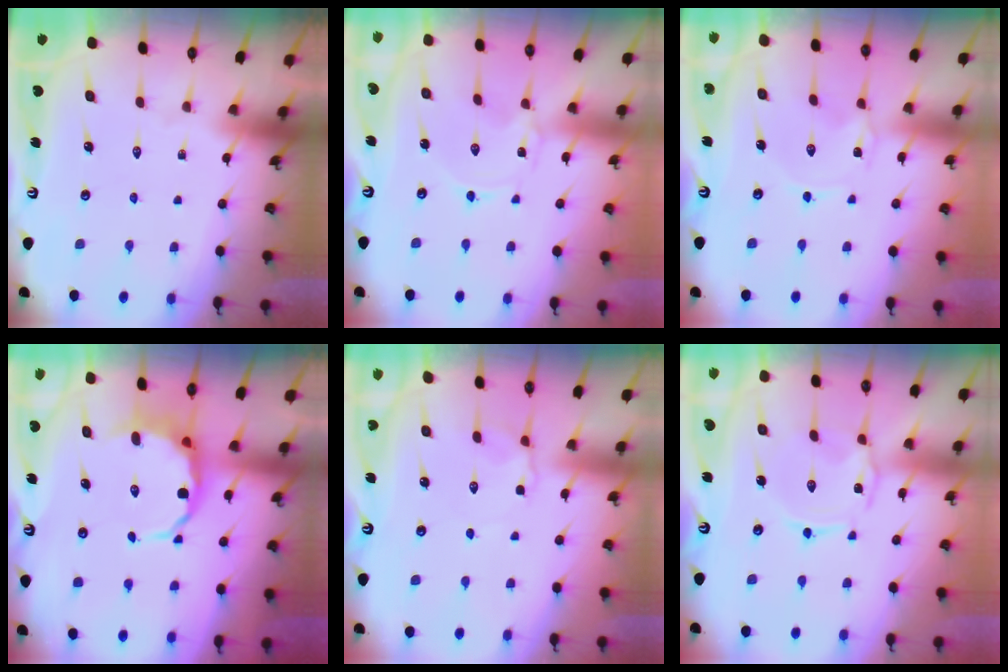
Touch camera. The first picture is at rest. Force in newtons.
{"total": 0.0}
{"total": 1.5, "press": 1.5, "slide": 0.1}
{"total": 7.7, "press": 7.4, "slide": 1.9}
{"total": 3.8, "press": 3.6, "slide": 1.2}
{"total": 1.7, "press": 1.7, "slide": 0.4}